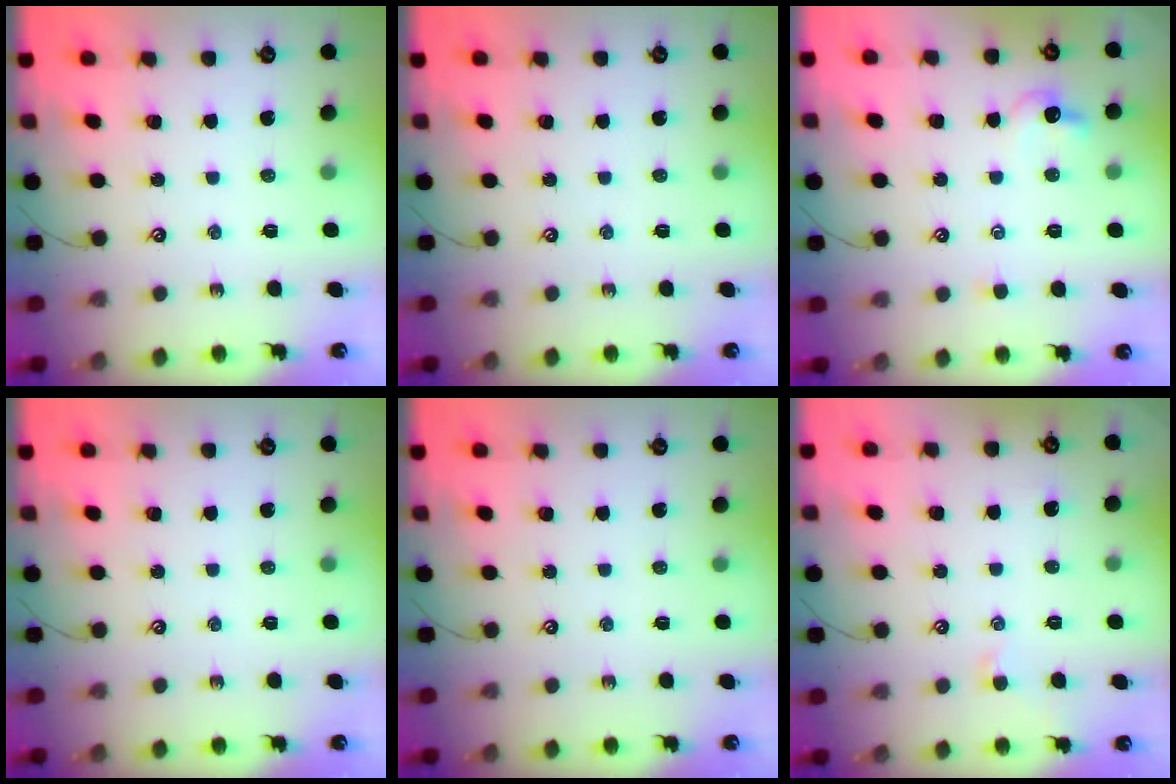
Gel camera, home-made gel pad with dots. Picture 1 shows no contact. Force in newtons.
{"total": 0.0}
{"total": 1.2, "press": 1.0, "slide": 0.6}
{"total": 0.0}
{"total": 0.0}
{"total": 0.0}